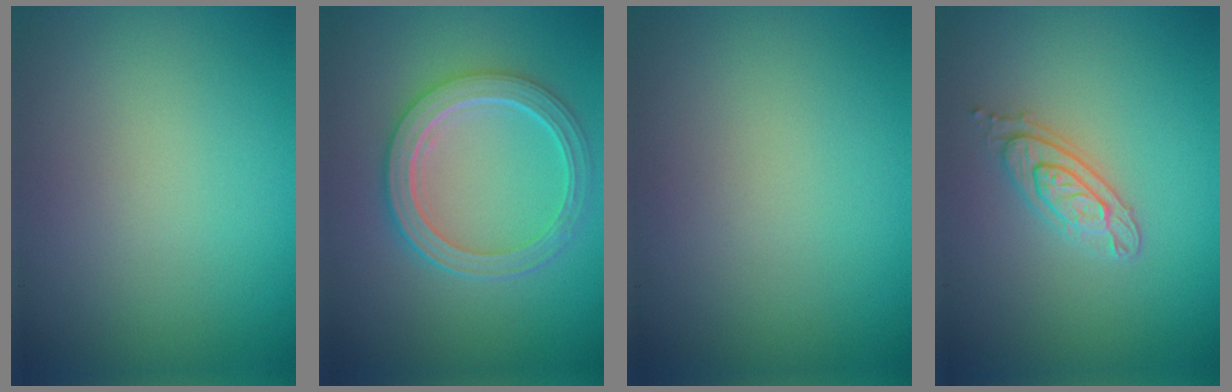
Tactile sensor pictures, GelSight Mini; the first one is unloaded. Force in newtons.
{"total": 5.6, "press": 4.1, "slide": 3.8}
{"total": 0.0}
{"total": 2.6, "press": 2.4, "slide": 1.0}